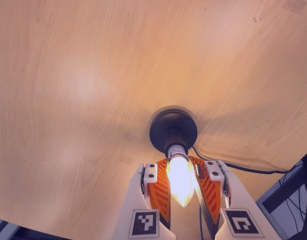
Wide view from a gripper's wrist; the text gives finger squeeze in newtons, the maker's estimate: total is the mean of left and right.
{"total": 26.9, "left": 24.3, "right": 29.5}